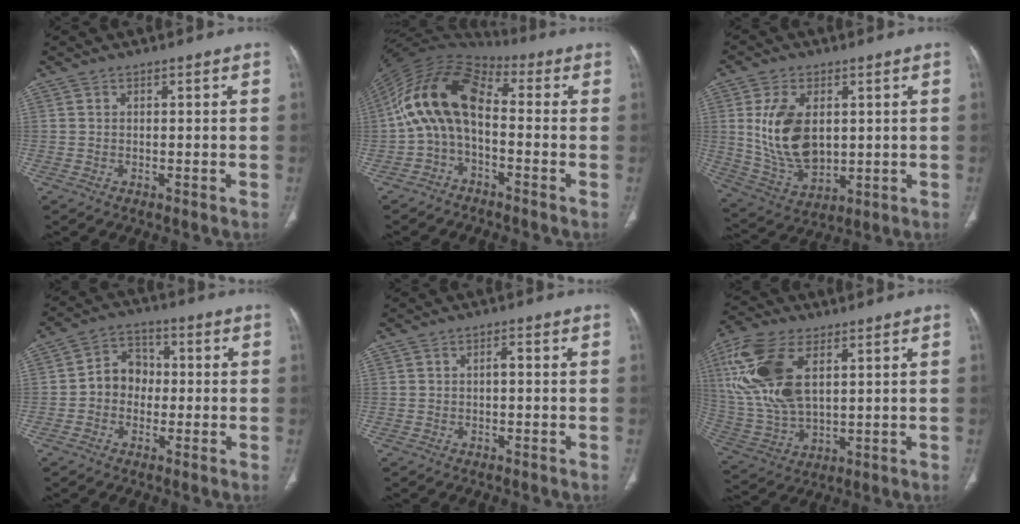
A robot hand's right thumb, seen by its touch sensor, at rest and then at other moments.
{"total": 13.4, "force": [-0.9, 7.7, 10.9], "torque": [-0.198, 0.053, -0.032]}
{"total": 14.2, "force": [2.1, 8.8, 10.9], "torque": [-0.190, -0.014, 0.056]}
{"total": 6.9, "force": [-0.7, 5.9, 3.5], "torque": [-0.029, 0.026, -0.027]}
{"total": 1.2, "force": [-0.2, 0.6, 1.0], "torque": [-0.014, 0.005, -0.005]}
{"total": 18.3, "force": [5.7, 9.6, 14.4], "torque": [-0.313, -0.009, 0.116]}